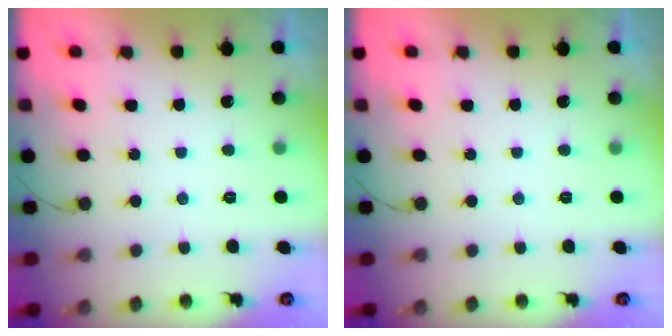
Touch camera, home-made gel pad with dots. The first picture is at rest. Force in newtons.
{"total": 0.0}